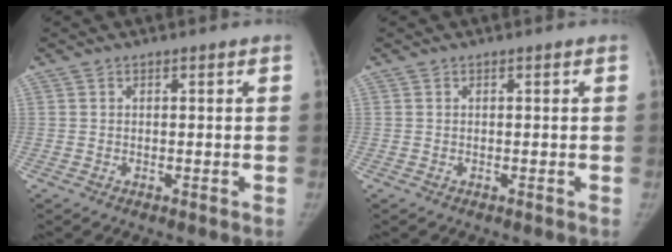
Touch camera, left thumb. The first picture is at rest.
{"total": 0.0}